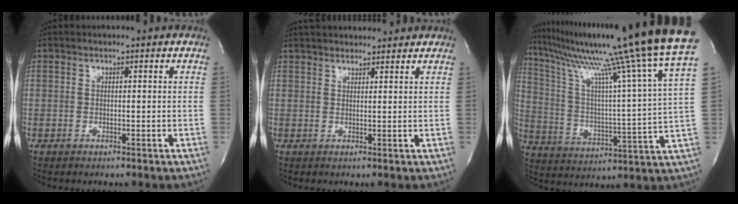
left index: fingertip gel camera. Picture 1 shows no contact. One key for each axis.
{"total": 8.2, "fx": 7.7, "fy": 1.8, "fz": 2.2, "tx": -0.028, "ty": 0.032, "tz": 0.105}
{"total": 27.7, "fx": 22.7, "fy": -3.3, "fz": 15.5, "tx": -0.268, "ty": -0.058, "tz": 0.326}